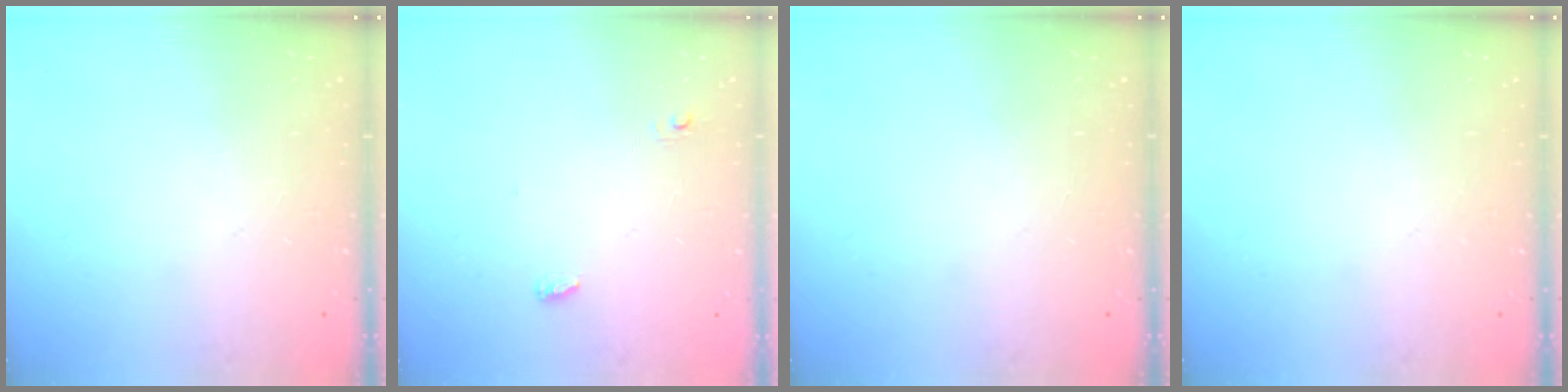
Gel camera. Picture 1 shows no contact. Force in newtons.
{"total": 3.6, "press": 3.4, "slide": 1.0}
{"total": 0.0}
{"total": 0.0}